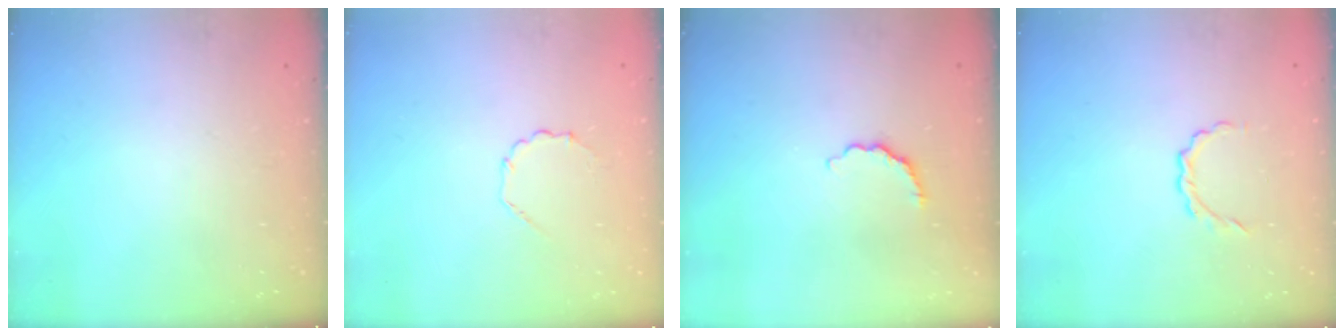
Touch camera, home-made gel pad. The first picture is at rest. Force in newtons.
{"total": 3.1, "press": 2.9, "slide": 1.1}
{"total": 3.7, "press": 3.7, "slide": 0.7}
{"total": 3.0, "press": 2.8, "slide": 0.9}